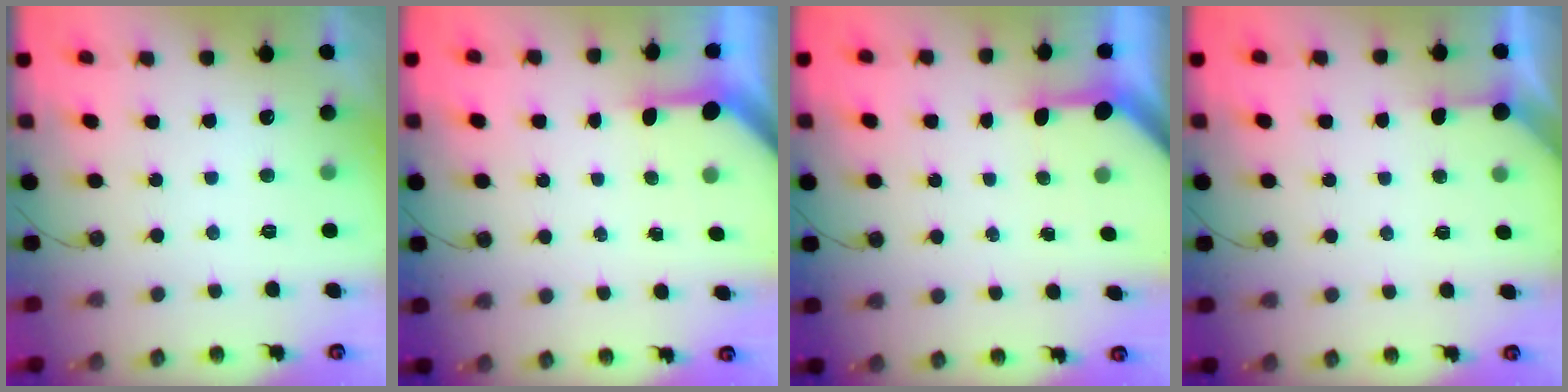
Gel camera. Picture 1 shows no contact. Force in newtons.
{"total": 3.3, "press": 3.3, "slide": 0.3}
{"total": 3.2, "press": 3.2, "slide": 0.2}
{"total": 2.7, "press": 2.7, "slide": 0.4}